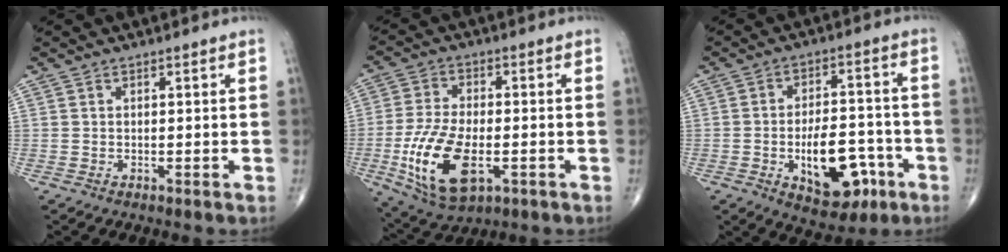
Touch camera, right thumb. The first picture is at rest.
{"total": 15.0, "force": [-4.2, 7.4, 12.4], "torque": [-0.247, 0.000, -0.066]}
{"total": 14.2, "force": [-5.1, 7.6, 10.9], "torque": [-0.132, 0.032, -0.067]}